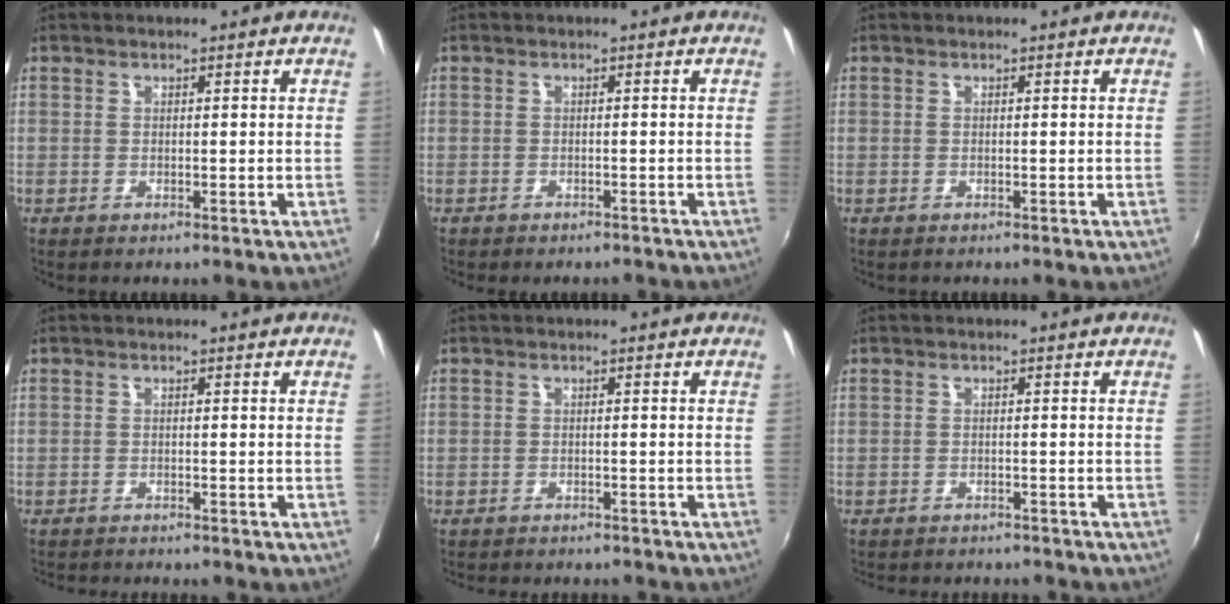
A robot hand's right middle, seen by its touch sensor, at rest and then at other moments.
{"total": 2.7, "force": [-2.3, 1.1, 0.8], "torque": [-0.021, -0.006, -0.031]}
{"total": 0.0}
{"total": 3.8, "force": [-3.6, 0.4, 1.1], "torque": [-0.033, -0.013, -0.057]}
{"total": 5.7, "force": [-5.2, 1.6, 1.8], "torque": [-0.048, -0.011, -0.073]}
{"total": 7.1, "force": [-6.5, 1.9, 2.2], "torque": [-0.058, -0.014, -0.089]}